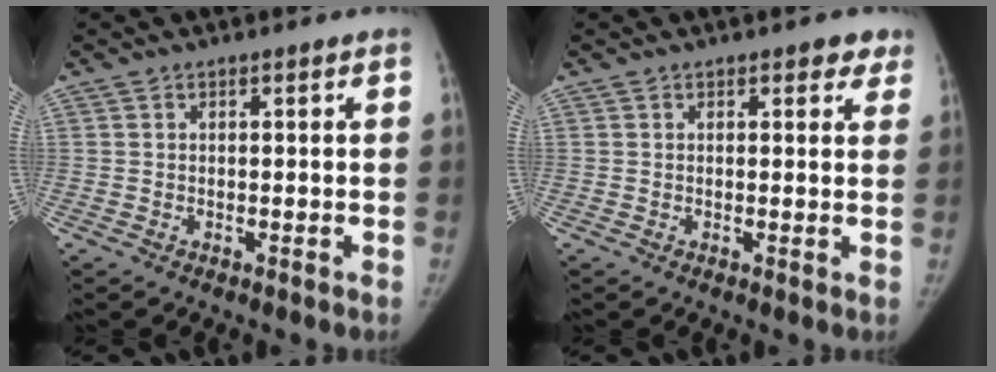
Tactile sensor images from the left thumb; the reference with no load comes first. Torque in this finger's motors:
{"motor_torque": [0.40, -0.13, 0.64, -0.47, 0.07]}